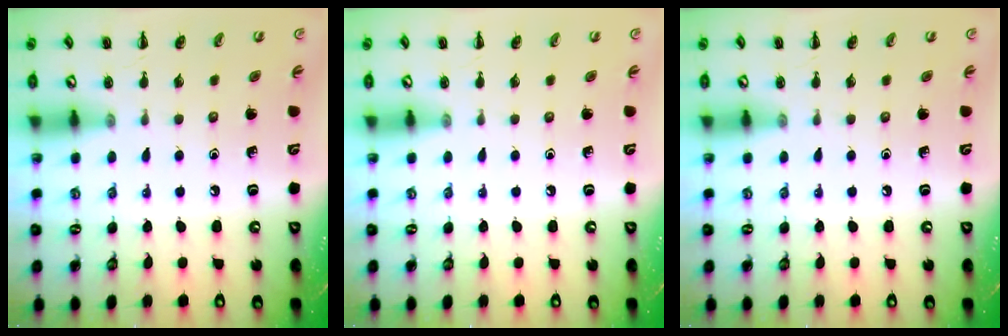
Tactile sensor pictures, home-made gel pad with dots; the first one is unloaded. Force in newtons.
{"total": 0.0}
{"total": 0.0}